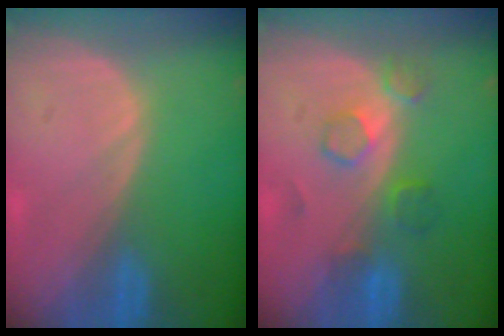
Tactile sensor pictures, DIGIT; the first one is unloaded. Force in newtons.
{"total": 4.6, "press": 4.5, "slide": 0.6}